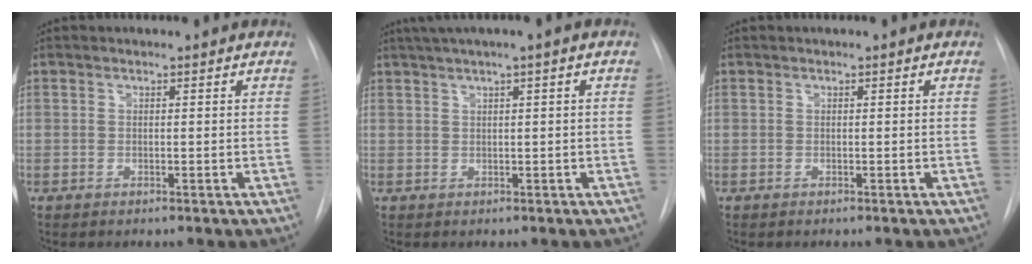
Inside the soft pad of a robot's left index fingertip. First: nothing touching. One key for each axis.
{"total": 4.6, "fx": 2.5, "fy": -0.4, "fz": 3.8, "tx": -0.073, "ty": 0.020, "tz": 0.046}
{"total": 0.0}